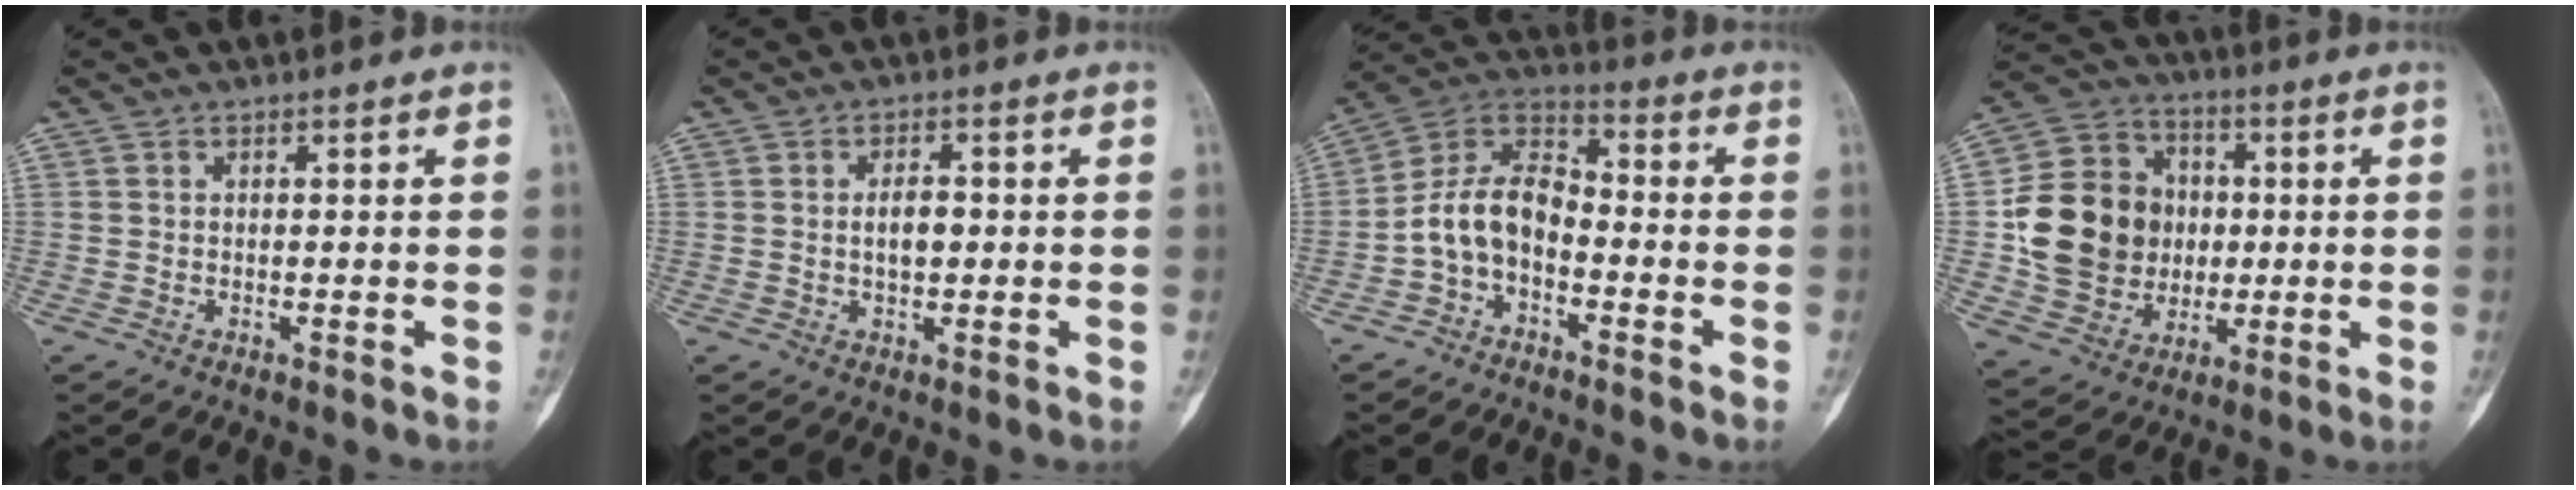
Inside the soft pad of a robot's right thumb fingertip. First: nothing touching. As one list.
[{"total": 3.8, "force": [0.0, 2.0, 3.2], "torque": [-0.047, 0.003, 0.001]}, {"total": 10.0, "force": [-3.1, 6.4, 7.0], "torque": [-0.121, 0.054, -0.073]}, {"total": 18.5, "force": [0.1, 16.0, 9.4], "torque": [-0.143, 0.022, 0.013]}]